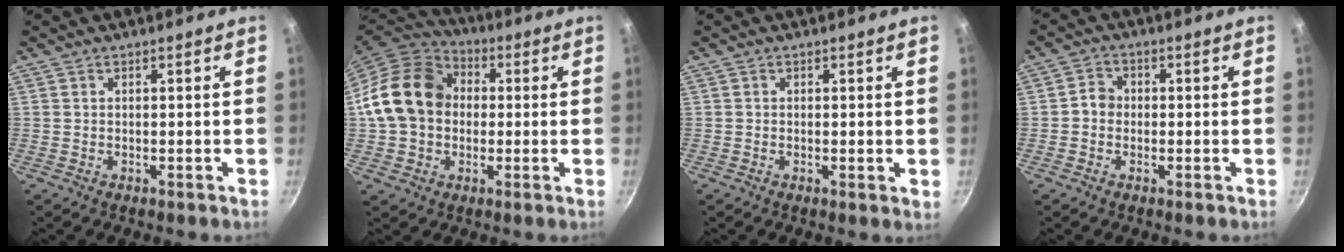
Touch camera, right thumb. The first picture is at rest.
{"total": 16.9, "force": [1.4, 13.4, 10.1], "torque": [-0.162, 0.035, 0.013]}
{"total": 1.1, "force": [0.0, 0.4, 1.1], "torque": [-0.016, -0.004, -0.003]}
{"total": 3.0, "force": [-0.5, 2.7, 1.3], "torque": [-0.008, 0.014, -0.016]}